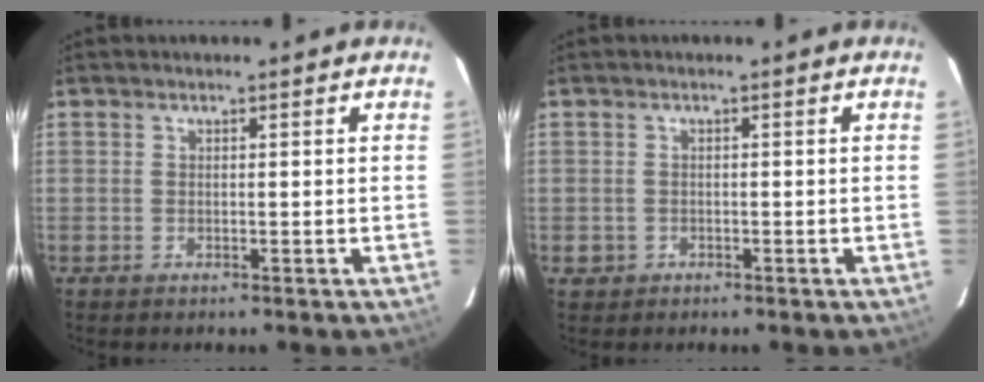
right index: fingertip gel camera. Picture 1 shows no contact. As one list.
[{"total": 1.8, "force": [-0.6, 1.7, 0.3], "torque": [-0.008, 0.002, -0.006]}]